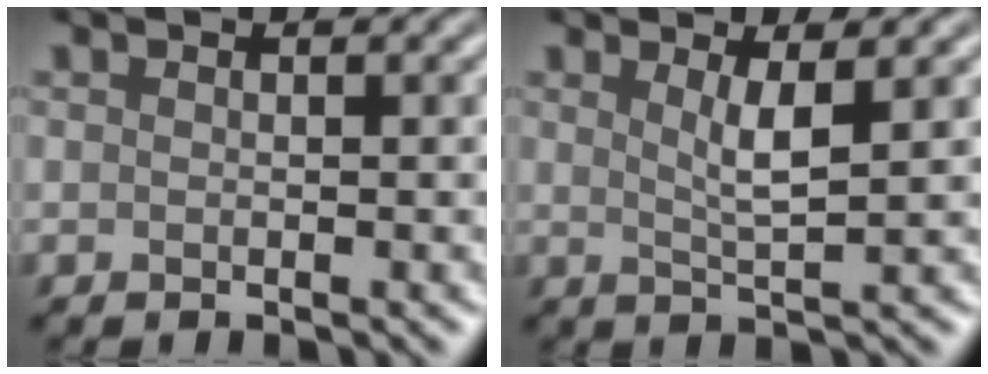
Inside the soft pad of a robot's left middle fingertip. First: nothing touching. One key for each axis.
{"total": 2.5, "fx": 1.0, "fy": 0.6, "fz": 2.3, "tx": -0.036, "ty": -0.005, "tz": 0.016}